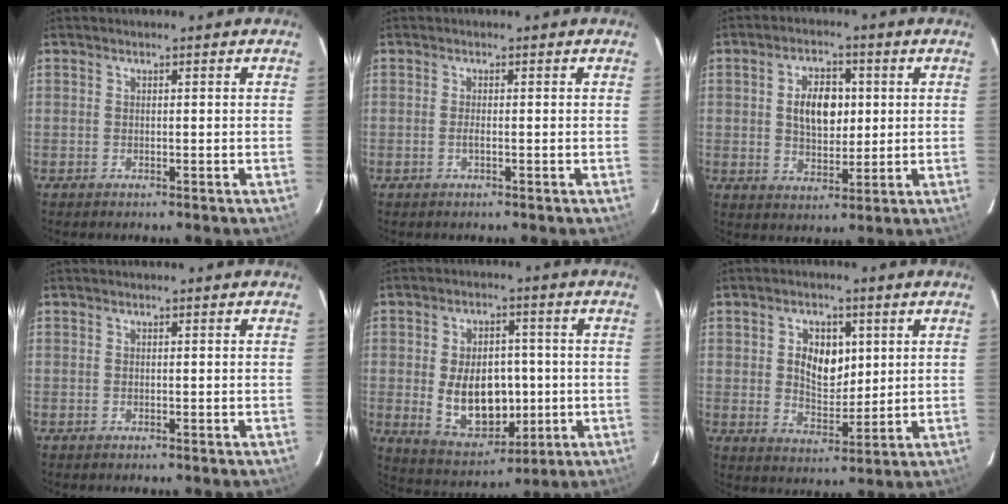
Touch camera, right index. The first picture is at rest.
{"total": 0.7, "force": [-0.3, 0.0, 0.7], "torque": [-0.013, -0.001, -0.005]}
{"total": 8.2, "force": [1.3, 5.0, 6.4], "torque": [-0.112, 0.013, 0.027]}
{"total": 0.0}
{"total": 12.7, "force": [-1.0, 8.4, 9.4], "torque": [-0.187, -0.005, 0.009]}
{"total": 7.9, "force": [1.9, 5.2, 5.6], "torque": [-0.095, 0.006, 0.038]}